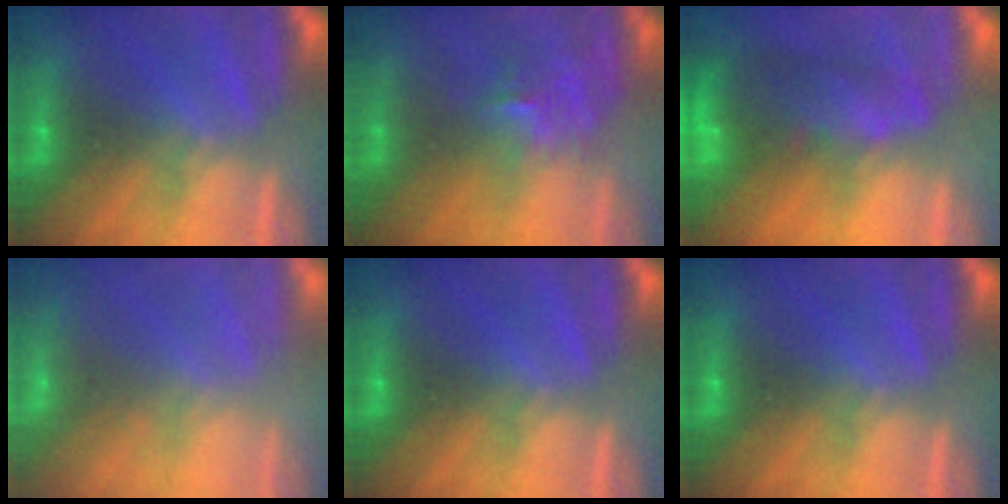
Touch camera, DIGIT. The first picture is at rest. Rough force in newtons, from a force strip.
{"total": 2.5}
{"total": 9.4}
{"total": 7.9}
{"total": 0.0}
{"total": 0.0}